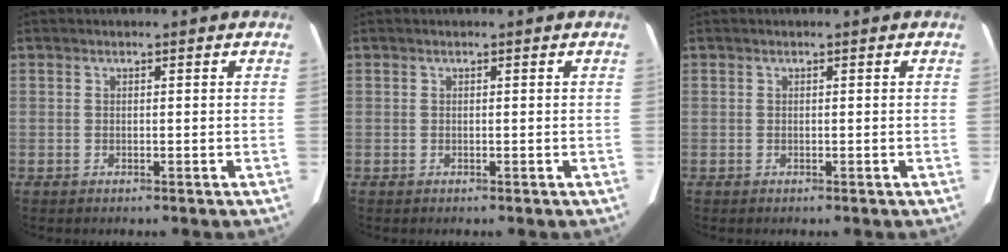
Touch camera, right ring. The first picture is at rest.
{"total": 0.0}
{"total": 0.0}